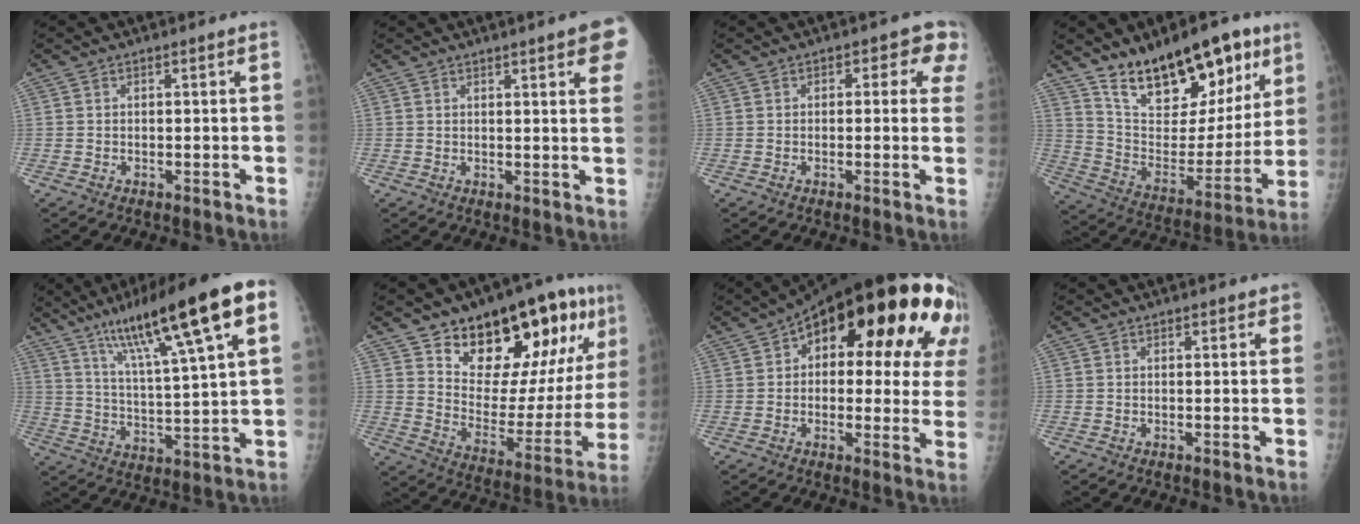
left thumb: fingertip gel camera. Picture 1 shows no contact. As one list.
[{"total": 8.4, "force": [4.6, 1.2, 7.0], "torque": [-0.067, -0.005, 0.050]}, {"total": 4.6, "force": [1.8, 2.9, 3.2], "torque": [0.009, 0.000, 0.005]}, {"total": 23.0, "force": [14.5, 10.6, 14.3], "torque": [-0.175, -0.066, 0.246]}, {"total": 21.1, "force": [10.5, 2.9, 18.0], "torque": [-0.281, -0.010, 0.175]}, {"total": 25.8, "force": [14.3, 11.4, 18.2], "torque": [-0.221, -0.047, 0.226]}, {"total": 27.3, "force": [10.1, 12.5, 22.1], "torque": [-0.275, 0.033, 0.134]}, {"total": 1.3, "force": [0.8, 0.6, 0.9], "torque": [-0.002, 0.000, 0.006]}]